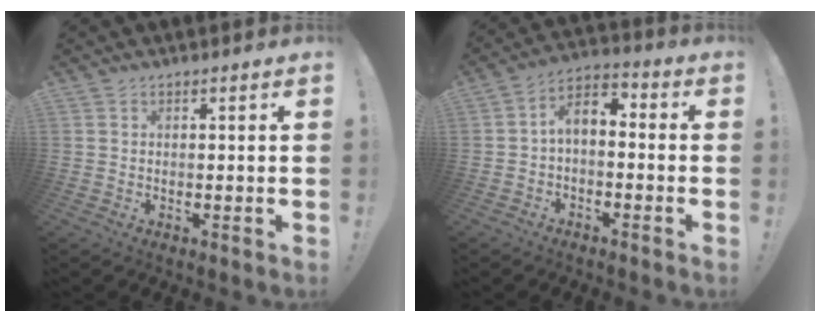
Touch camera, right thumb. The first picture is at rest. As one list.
[{"total": 5.6, "force": [-1.4, 3.4, 4.2], "torque": [-0.083, 0.012, -0.024]}]